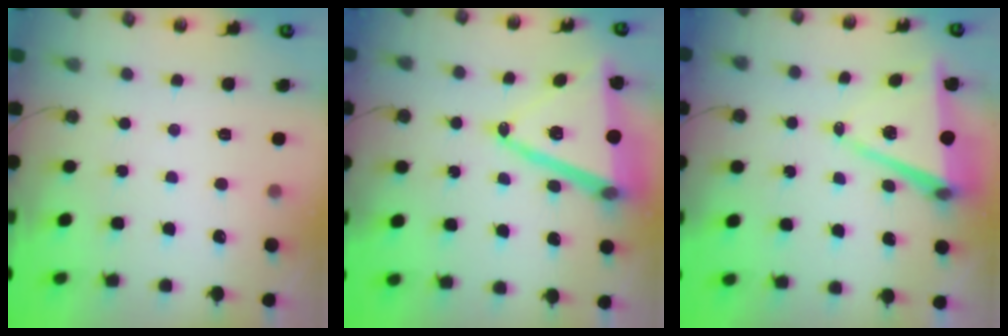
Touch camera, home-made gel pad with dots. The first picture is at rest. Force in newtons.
{"total": 17.2, "press": 16.8, "slide": 3.8}
{"total": 9.1, "press": 8.0, "slide": 4.4}